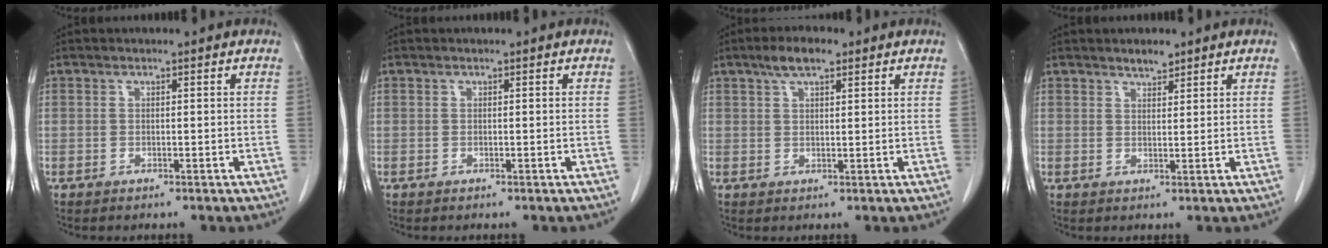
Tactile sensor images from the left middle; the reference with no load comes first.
{"total": 0.0}
{"total": 4.2, "force": [2.8, 1.4, 2.9], "torque": [-0.058, 0.011, 0.050]}
{"total": 2.0, "force": [1.8, 0.6, 0.8], "torque": [-0.016, 0.000, 0.030]}